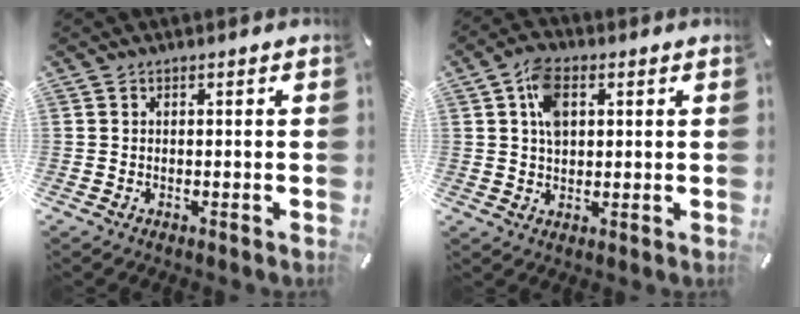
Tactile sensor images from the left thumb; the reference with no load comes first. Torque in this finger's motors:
{"motor_torque": [0.67, 1.16, 0.76, -0.69, 0.23]}